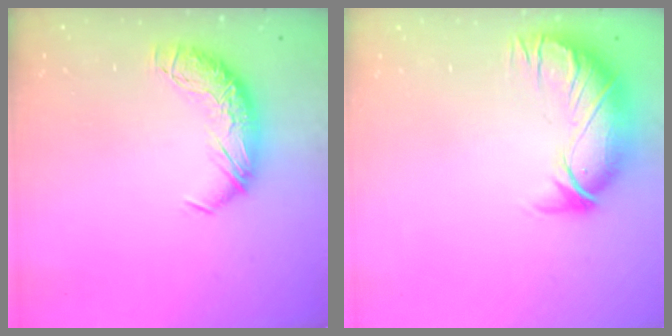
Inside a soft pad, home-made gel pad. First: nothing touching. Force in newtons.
{"total": 2.5, "press": 1.3, "slide": 2.1}